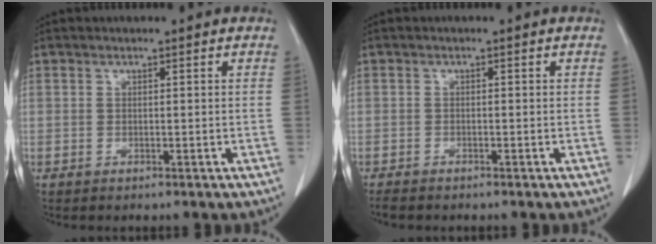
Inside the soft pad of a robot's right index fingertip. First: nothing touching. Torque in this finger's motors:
{"motor_torque": [0.36, -0.34, 0.07, 0.05]}